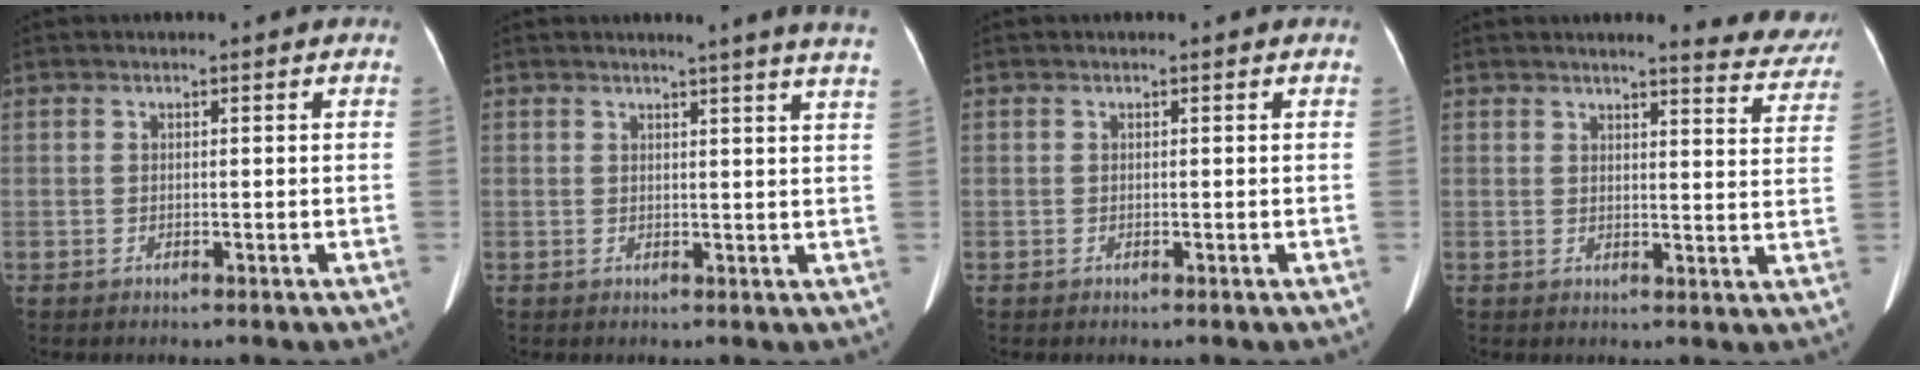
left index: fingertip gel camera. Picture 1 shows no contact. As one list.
[{"total": 8.6, "force": [7.6, -1.1, 3.9], "torque": [-0.042, -0.026, 0.064]}, {"total": 0.0}, {"total": 8.2, "force": [7.8, 0.8, 2.4], "torque": [-0.016, -0.027, 0.067]}]